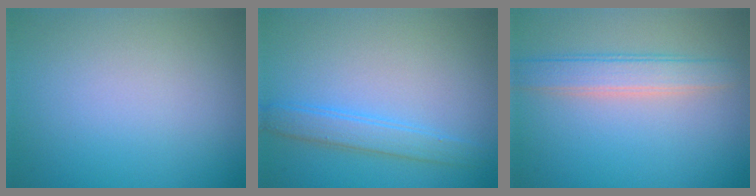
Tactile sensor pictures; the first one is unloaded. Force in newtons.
{"total": 2.5, "press": 2.5, "slide": 0.1}
{"total": 3.2, "press": 3.2, "slide": 0.2}